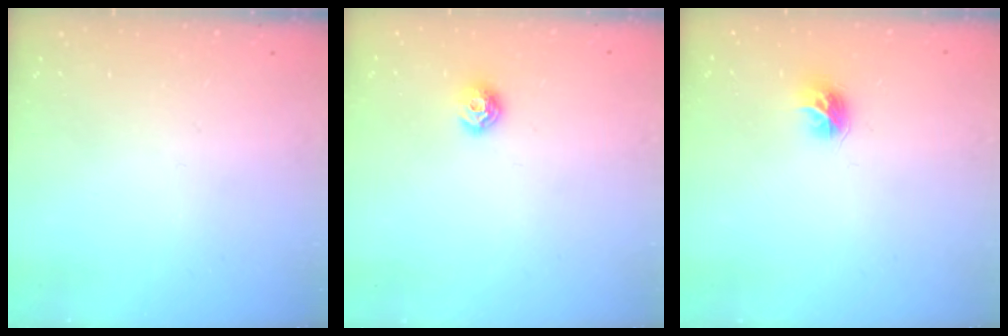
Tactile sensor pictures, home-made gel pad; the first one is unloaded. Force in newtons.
{"total": 7.0, "press": 6.9, "slide": 0.9}
{"total": 7.5, "press": 7.5, "slide": 0.4}